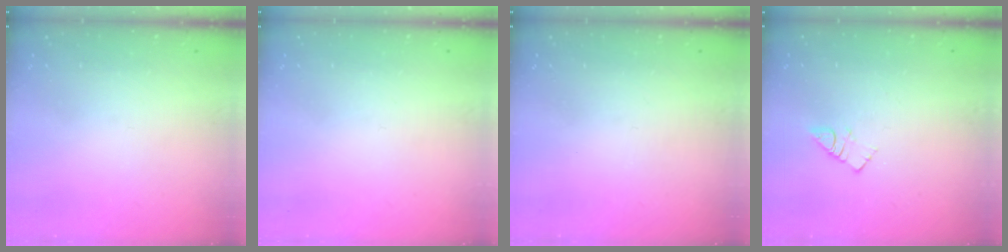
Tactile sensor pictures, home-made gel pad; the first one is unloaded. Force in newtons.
{"total": 0.0}
{"total": 0.0}
{"total": 3.9, "press": 3.9, "slide": 0.3}